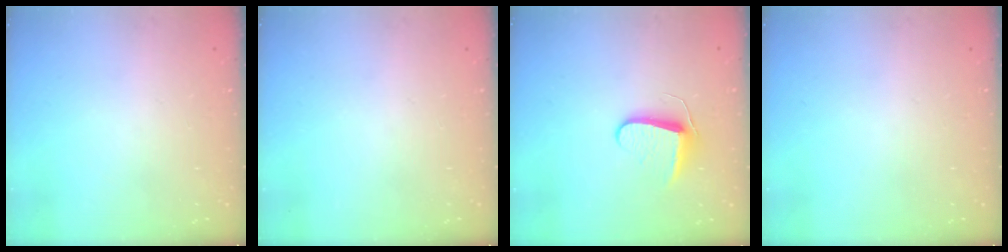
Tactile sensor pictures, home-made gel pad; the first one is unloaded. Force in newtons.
{"total": 0.0}
{"total": 8.5, "press": 8.5, "slide": 0.6}
{"total": 0.0}